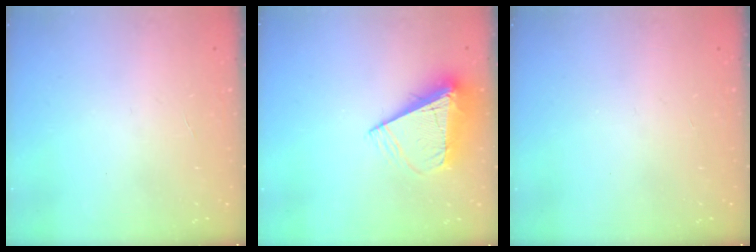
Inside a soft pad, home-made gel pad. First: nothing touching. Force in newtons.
{"total": 10.4, "press": 10.4, "slide": 0.6}
{"total": 0.0}